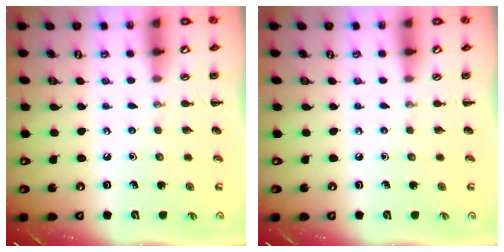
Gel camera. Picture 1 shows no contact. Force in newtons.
{"total": 0.0}